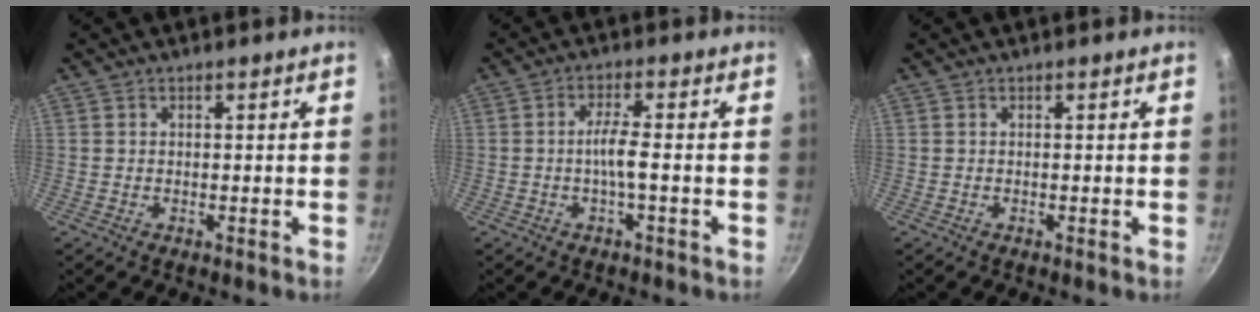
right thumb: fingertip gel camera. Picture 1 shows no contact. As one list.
[{"total": 3.9, "force": [-1.0, 0.3, 3.8], "torque": [-0.083, 0.013, -0.023]}, {"total": 0.0}]